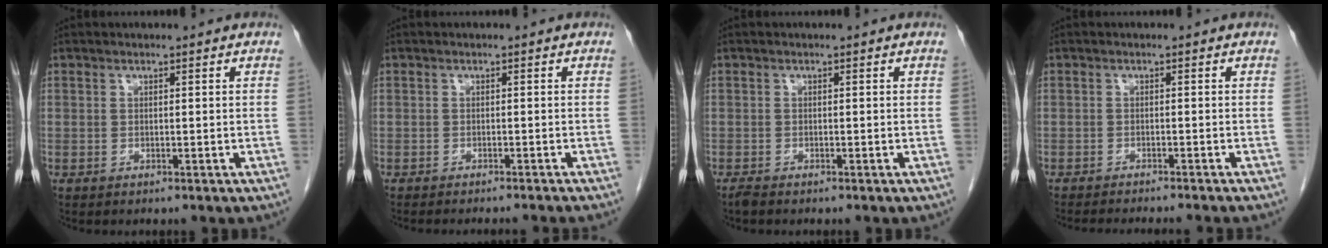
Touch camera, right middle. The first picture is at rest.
{"total": 6.5, "force": [-6.0, -0.5, 2.6], "torque": [-0.011, -0.015, -0.074]}
{"total": 0.8, "force": [-0.7, 0.0, 0.3], "torque": [-0.015, -0.003, -0.016]}
{"total": 9.3, "force": [-8.4, -0.1, 3.9], "torque": [-0.030, -0.022, -0.110]}